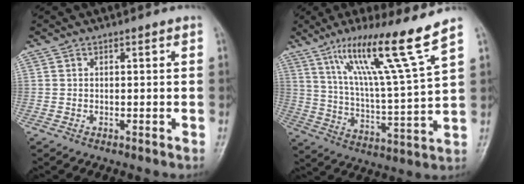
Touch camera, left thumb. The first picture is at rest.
{"total": 16.6, "force": [10.6, -0.6, 12.8], "torque": [-0.213, -0.056, 0.182]}